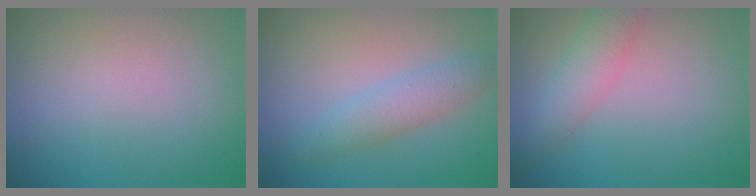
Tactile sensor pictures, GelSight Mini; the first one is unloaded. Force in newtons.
{"total": 2.9, "press": 2.9, "slide": 0.0}
{"total": 3.1, "press": 3.1, "slide": 0.1}